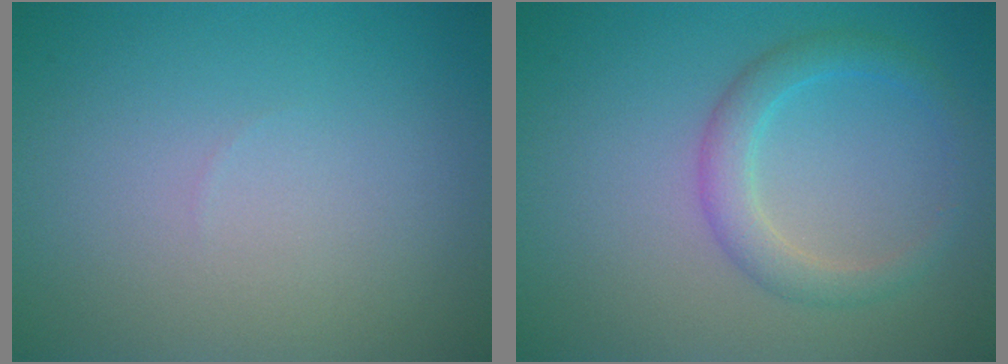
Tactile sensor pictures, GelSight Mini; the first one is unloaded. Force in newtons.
{"total": 2.7, "press": 2.7, "slide": 0.1}